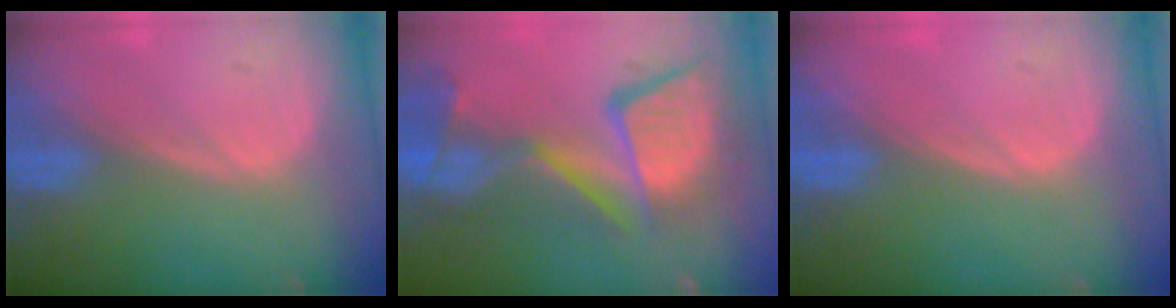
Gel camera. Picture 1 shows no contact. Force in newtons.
{"total": 13.6, "press": 11.2, "slide": 7.8}
{"total": 0.0}